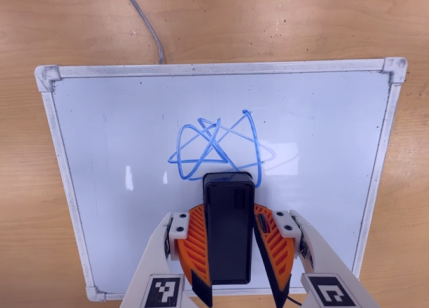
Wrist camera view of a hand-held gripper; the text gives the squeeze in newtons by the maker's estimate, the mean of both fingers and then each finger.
{"total": 5.3, "left": 4.6, "right": 5.9}